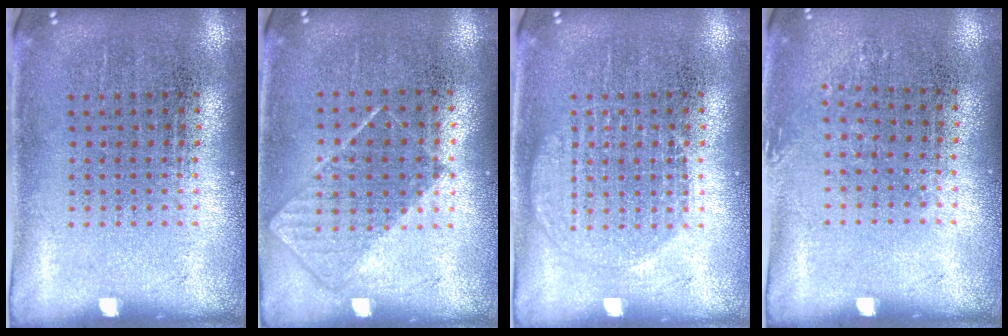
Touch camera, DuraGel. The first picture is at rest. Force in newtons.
{"total": 0.8, "press": 0.6, "slide": 0.5}
{"total": 1.9, "press": 1.8, "slide": 0.4}
{"total": 0.7, "press": 0.7, "slide": 0.2}